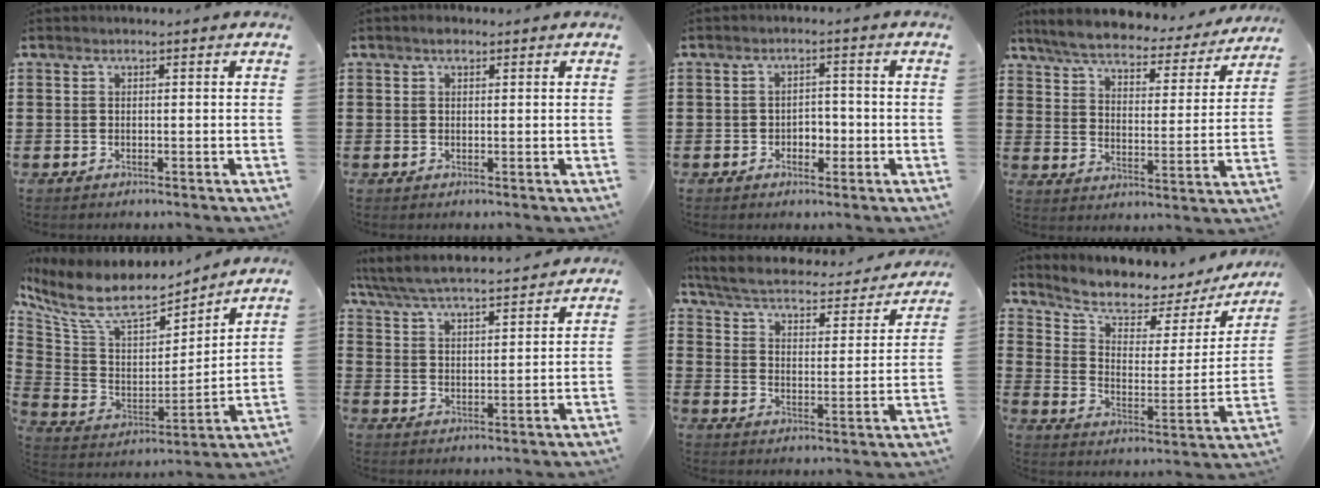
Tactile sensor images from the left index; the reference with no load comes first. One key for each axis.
{"total": 1.5, "fx": 1.0, "fy": 0.8, "fz": 0.8, "tx": -0.010, "ty": 0.001, "tz": 0.016}
{"total": 2.4, "fx": -0.9, "fy": 1.8, "fz": 1.3, "tx": -0.031, "ty": 0.004, "tz": -0.023}
{"total": 5.5, "fx": 5.1, "fy": 0.9, "fz": 1.8, "tx": -0.061, "ty": -0.030, "tz": 0.085}
{"total": 10.0, "fx": 7.7, "fy": 3.8, "fz": 5.2, "tx": -0.136, "ty": -0.044, "tz": 0.135}
{"total": 5.8, "fx": 5.6, "fy": 0.4, "fz": 1.6, "tx": -0.056, "ty": -0.031, "tz": 0.096}
{"total": 3.9, "fx": 3.6, "fy": 0.5, "fz": 1.4, "tx": -0.049, "ty": -0.030, "tz": 0.054}
{"total": 5.5, "fx": 4.4, "fy": 2.2, "fz": 2.3, "tx": -0.065, "ty": -0.035, "tz": 0.069}